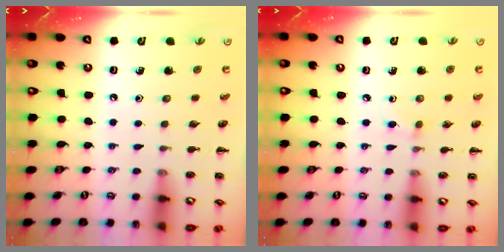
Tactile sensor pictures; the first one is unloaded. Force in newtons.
{"total": 3.9, "press": 3.6, "slide": 1.5}